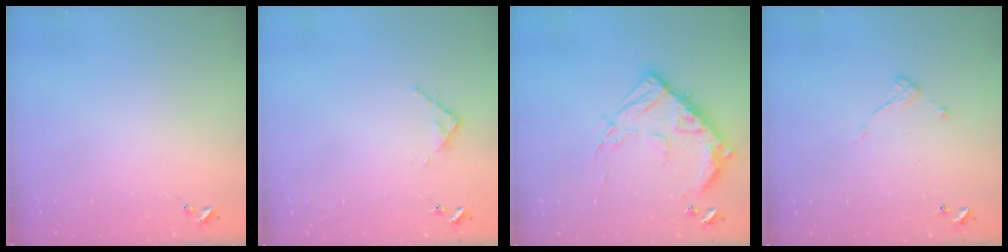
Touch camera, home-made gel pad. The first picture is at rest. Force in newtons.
{"total": 2.8, "press": 2.8, "slide": 0.4}
{"total": 17.8, "press": 17.7, "slide": 1.9}
{"total": 7.5, "press": 7.4, "slide": 0.4}